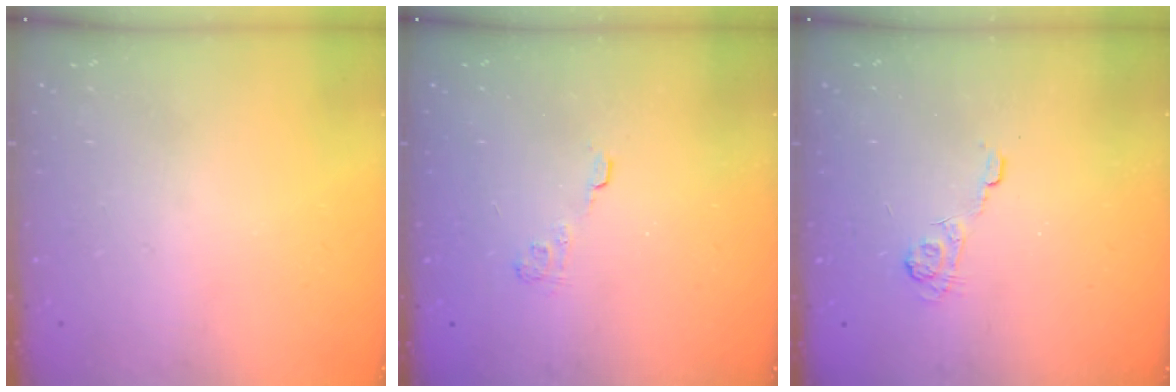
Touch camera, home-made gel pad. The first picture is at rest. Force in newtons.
{"total": 2.9, "press": 2.5, "slide": 1.4}
{"total": 4.5, "press": 4.2, "slide": 1.5}